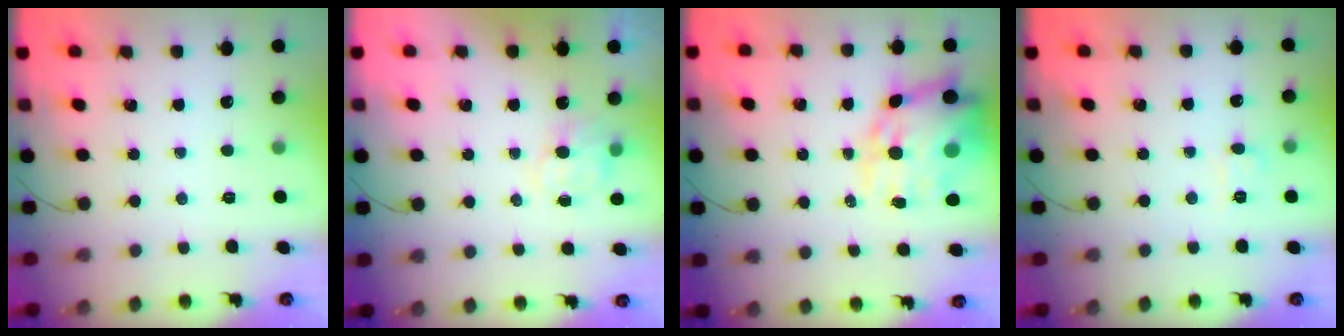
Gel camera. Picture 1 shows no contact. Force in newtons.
{"total": 5.6, "press": 5.5, "slide": 0.5}
{"total": 19.4, "press": 18.8, "slide": 4.8}
{"total": 6.0, "press": 5.7, "slide": 1.9}